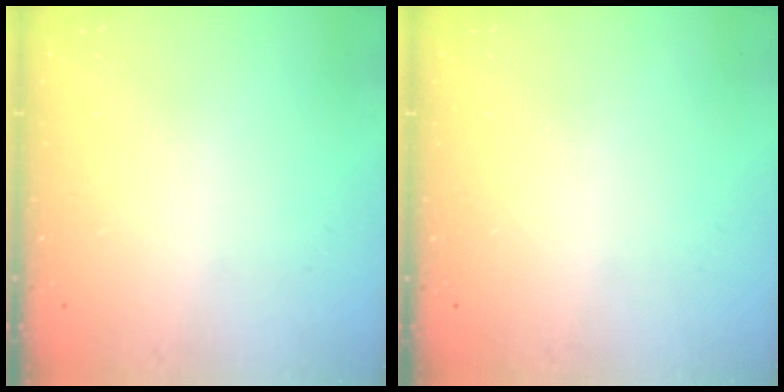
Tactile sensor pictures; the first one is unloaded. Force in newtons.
{"total": 0.0}